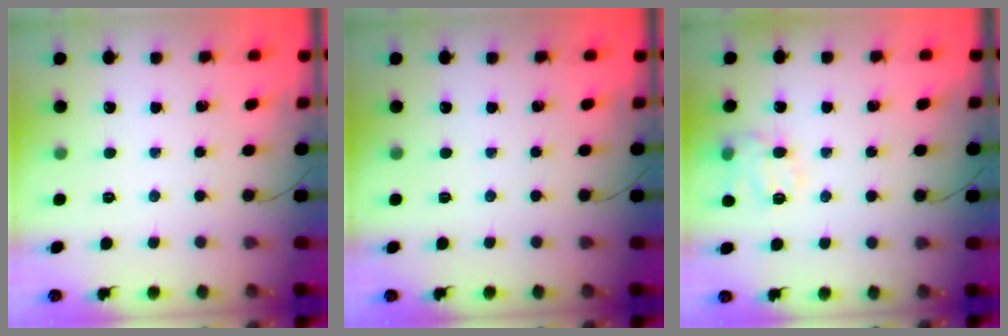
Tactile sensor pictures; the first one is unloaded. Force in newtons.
{"total": 0.0}
{"total": 12.3, "press": 12.2, "slide": 1.5}